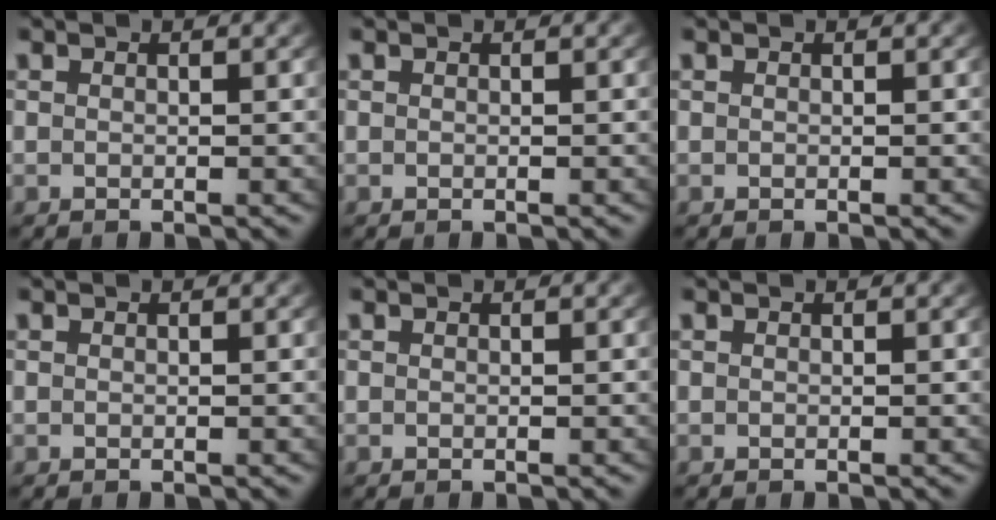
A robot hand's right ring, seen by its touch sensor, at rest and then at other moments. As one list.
[{"total": 0.0}, {"total": 0.0}, {"total": 0.0}, {"total": 0.0}, {"total": 0.0}]